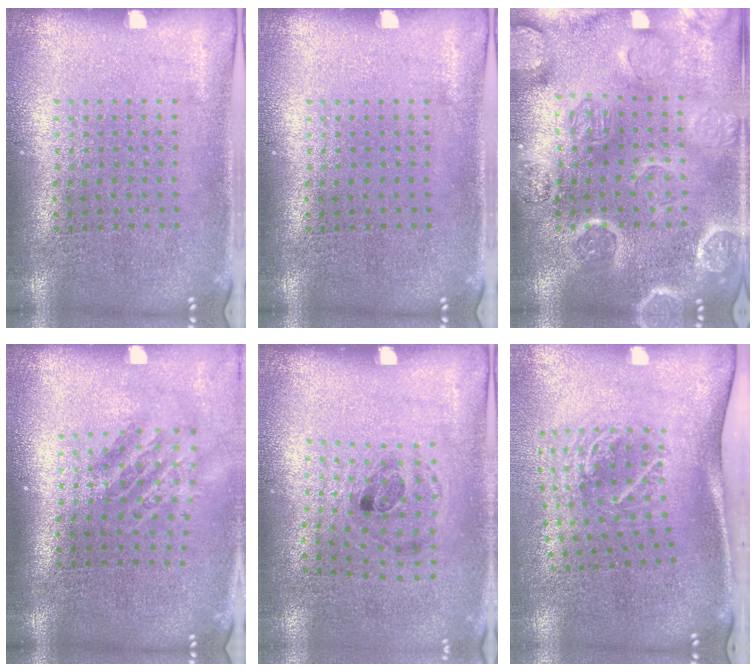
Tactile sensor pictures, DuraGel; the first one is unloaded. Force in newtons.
{"total": 0.0}
{"total": 3.3, "press": 3.3, "slide": 0.7}
{"total": 1.6, "press": 1.2, "slide": 1.1}
{"total": 1.2, "press": 0.8, "slide": 0.9}
{"total": 1.9, "press": 1.2, "slide": 1.5}